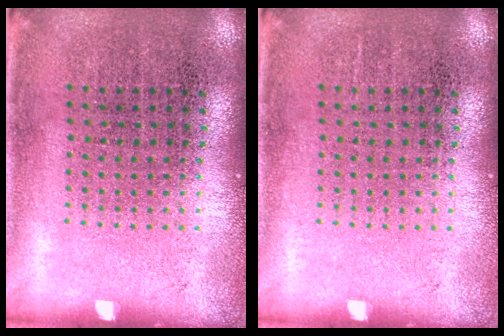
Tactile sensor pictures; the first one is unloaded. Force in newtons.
{"total": 0.0}